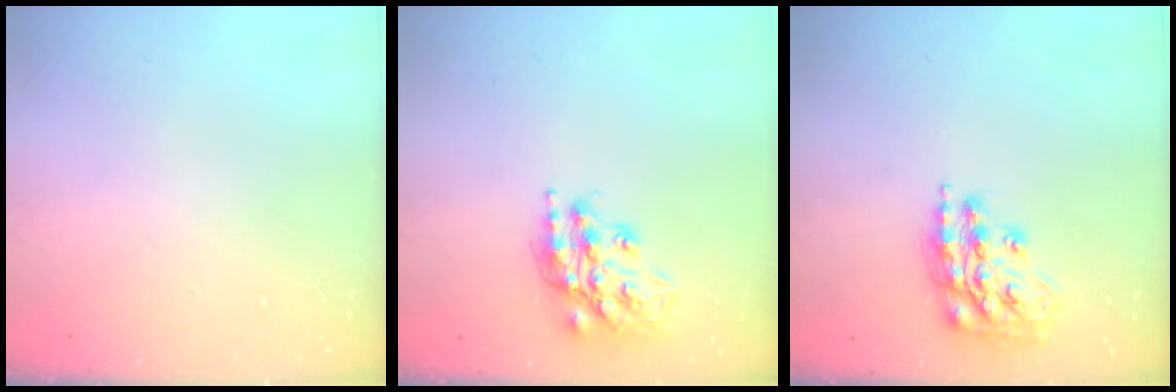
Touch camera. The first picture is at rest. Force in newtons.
{"total": 17.5, "press": 17.4, "slide": 1.4}
{"total": 15.2, "press": 15.1, "slide": 0.8}